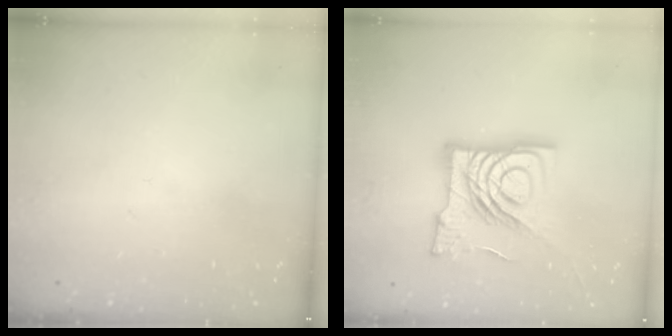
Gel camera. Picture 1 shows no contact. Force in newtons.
{"total": 23.5, "press": 23.3, "slide": 2.7}